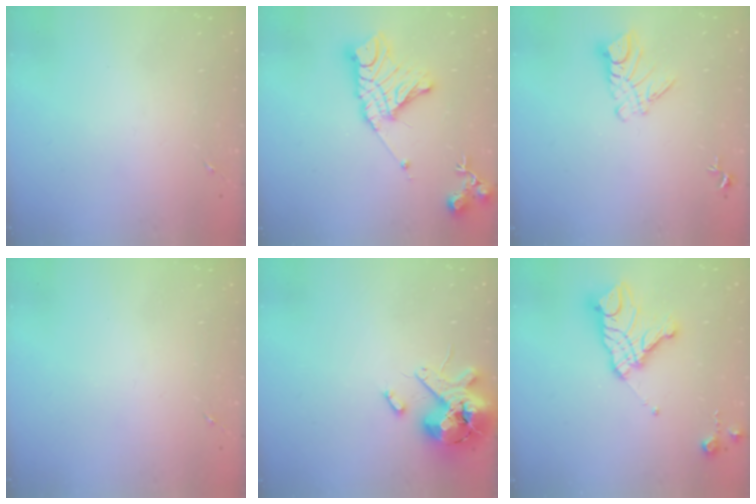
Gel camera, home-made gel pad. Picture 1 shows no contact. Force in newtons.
{"total": 17.0, "press": 16.9, "slide": 1.3}
{"total": 9.2, "press": 9.2, "slide": 0.9}
{"total": 0.0}
{"total": 13.2, "press": 13.0, "slide": 2.2}
{"total": 18.0, "press": 17.9, "slide": 1.7}